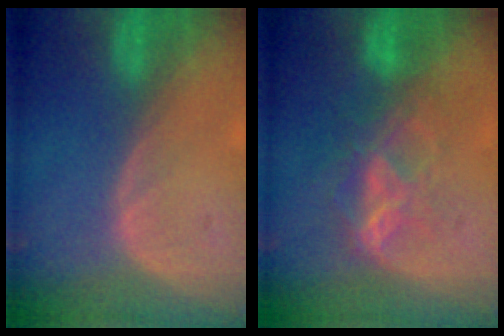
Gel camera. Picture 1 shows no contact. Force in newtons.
{"total": 6.6, "press": 6.5, "slide": 1.3}